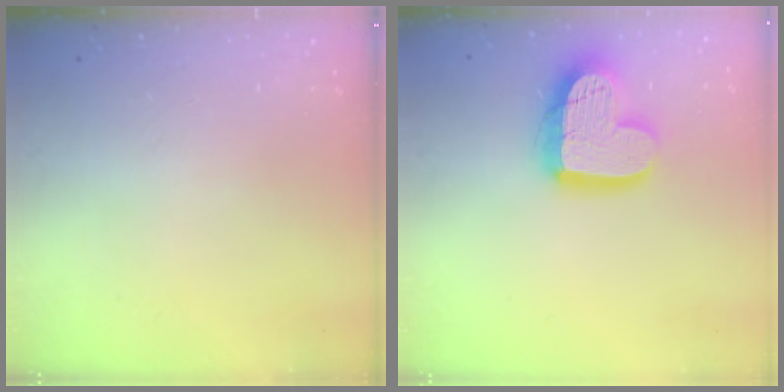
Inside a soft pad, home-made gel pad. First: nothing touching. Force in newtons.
{"total": 16.5, "press": 16.4, "slide": 1.3}